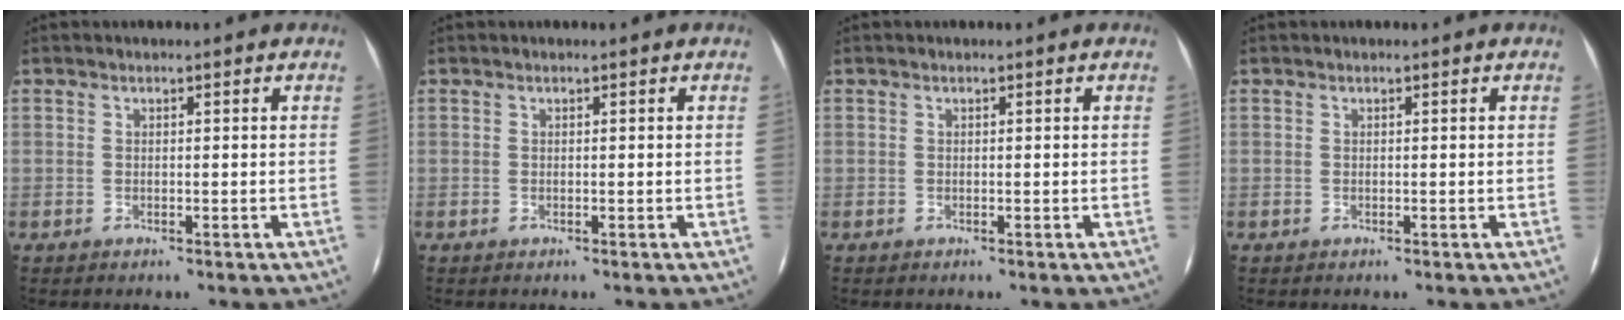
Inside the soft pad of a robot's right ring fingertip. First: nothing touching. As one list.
[{"total": 0.0}, {"total": 0.0}, {"total": 0.0}]